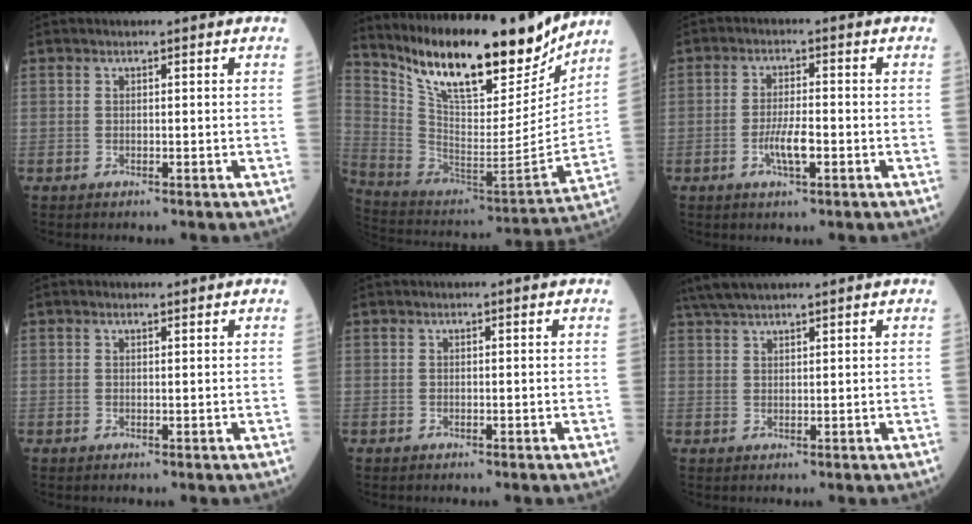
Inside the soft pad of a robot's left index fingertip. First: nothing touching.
{"total": 22.8, "force": [18.4, 5.7, 12.2], "torque": [-0.219, -0.031, 0.307]}
{"total": 4.3, "force": [-1.5, 0.9, 4.0], "torque": [-0.080, -0.001, -0.028]}
{"total": 0.7, "force": [0.6, 0.2, 0.3], "torque": [-0.014, 0.004, 0.010]}
{"total": 0.0}
{"total": 6.1, "force": [5.3, 0.5, 3.0], "torque": [-0.057, 0.035, 0.100]}